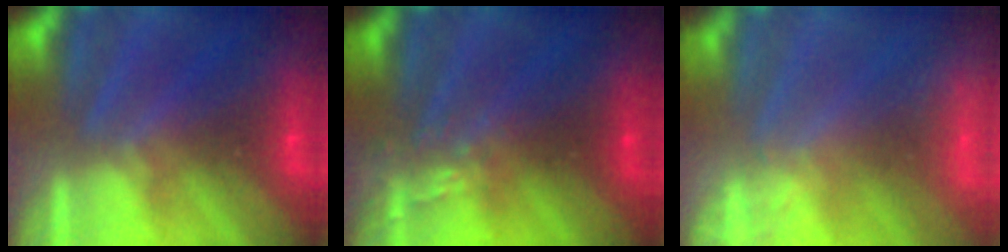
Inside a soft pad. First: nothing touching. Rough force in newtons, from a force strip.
{"total": 2.6}
{"total": 2.6}